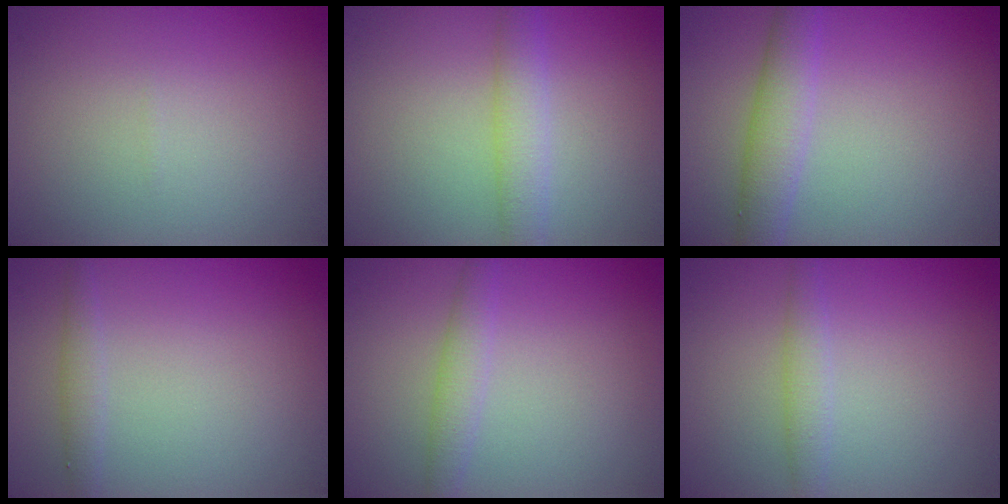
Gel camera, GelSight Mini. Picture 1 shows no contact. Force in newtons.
{"total": 2.6, "press": 2.6, "slide": 0.1}
{"total": 3.3, "press": 3.3, "slide": 0.1}
{"total": 1.2, "press": 1.2, "slide": 0.0}
{"total": 1.9, "press": 1.9, "slide": 0.1}
{"total": 1.7, "press": 1.7, "slide": 0.1}